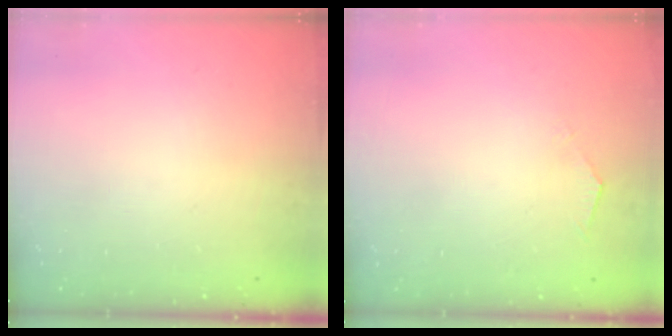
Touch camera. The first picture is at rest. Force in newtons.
{"total": 3.3, "press": 3.3, "slide": 0.5}